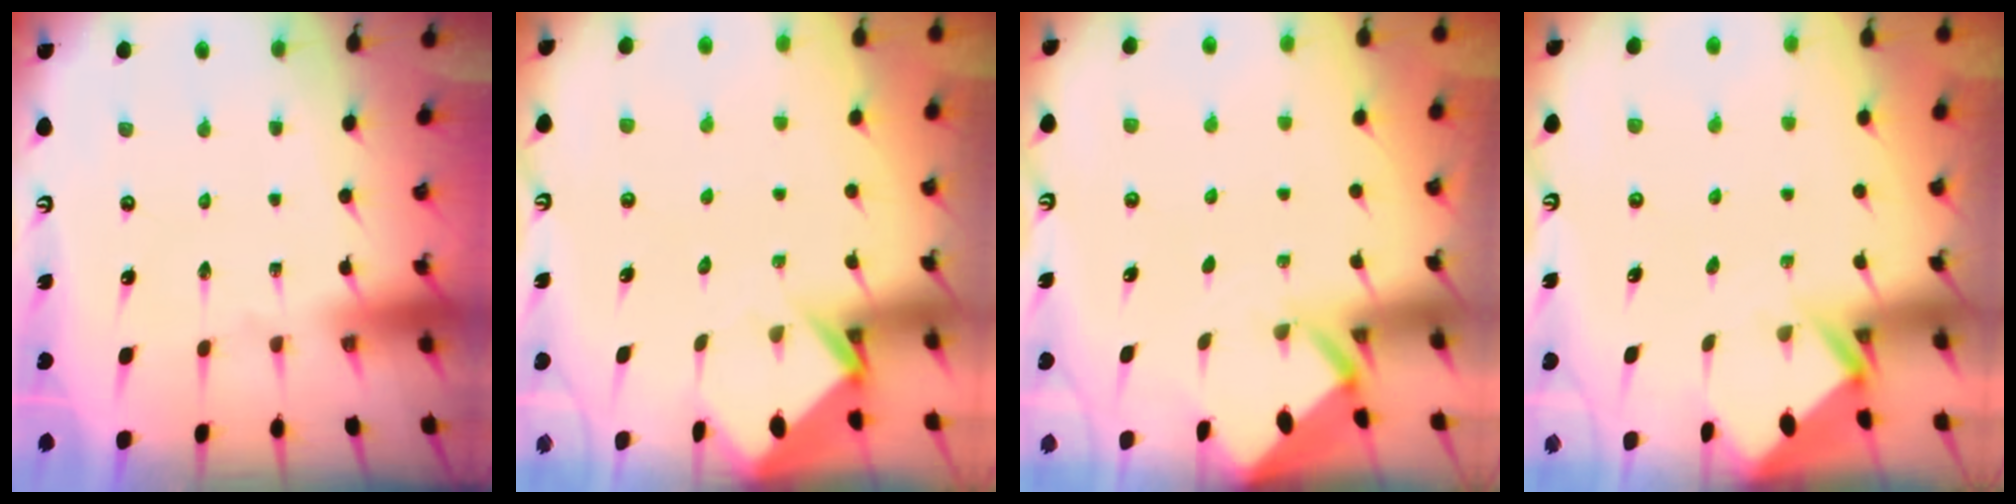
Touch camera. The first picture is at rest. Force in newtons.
{"total": 3.8, "press": 3.8, "slide": 0.3}
{"total": 2.3, "press": 2.3, "slide": 0.2}
{"total": 2.8, "press": 2.8, "slide": 0.2}